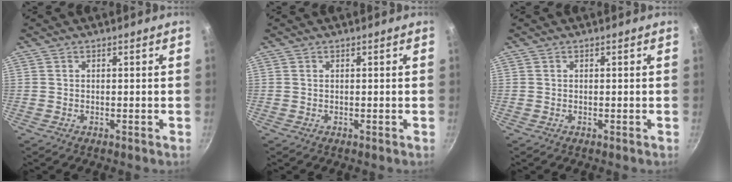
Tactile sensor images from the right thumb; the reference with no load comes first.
{"total": 0.0}
{"total": 0.0}